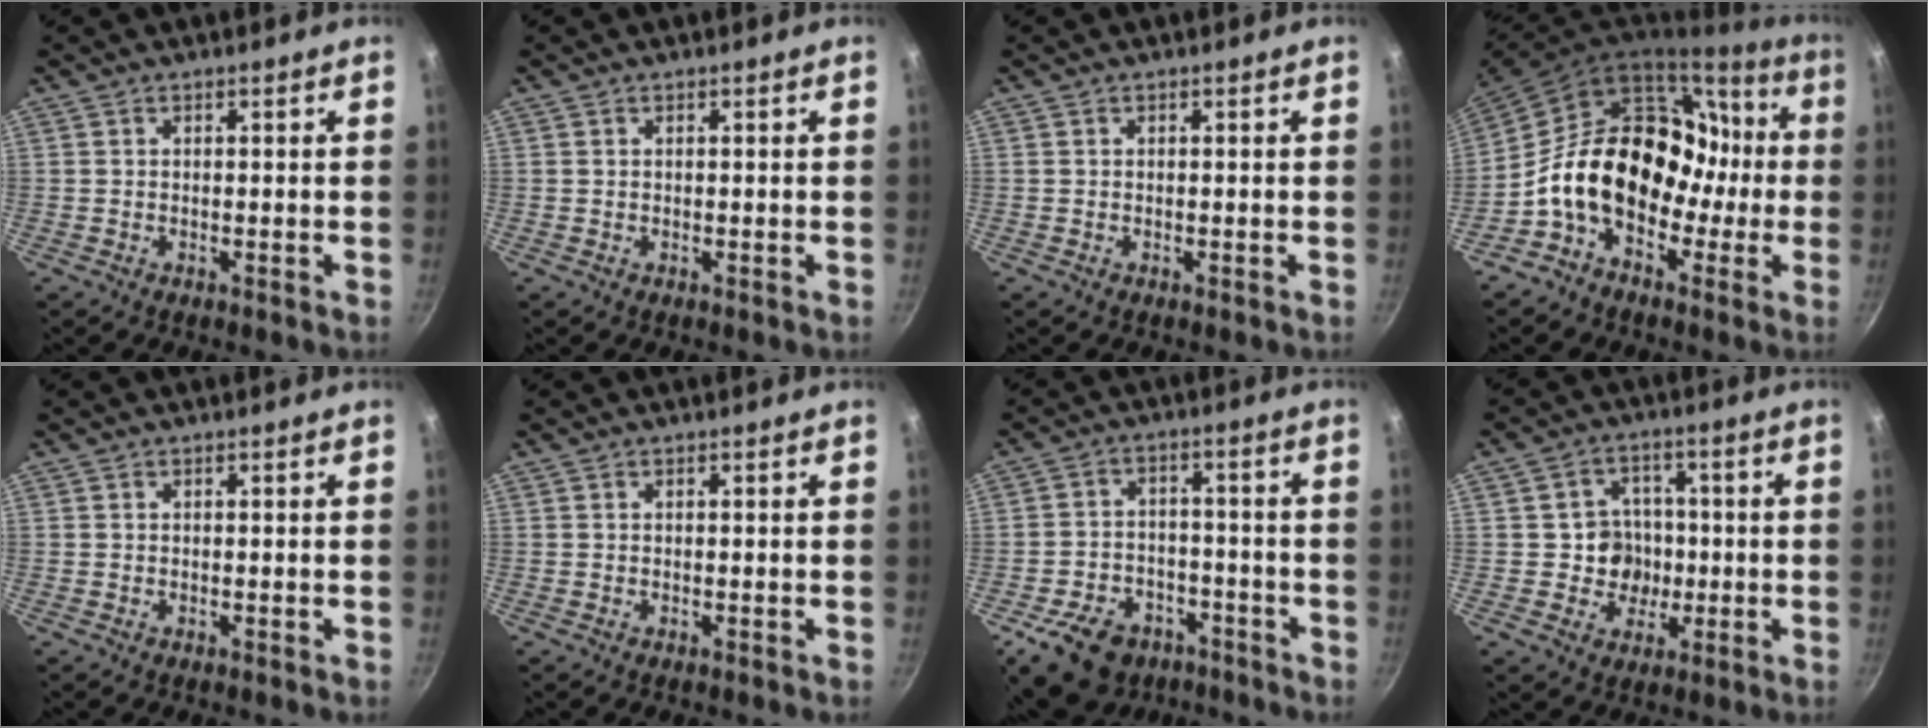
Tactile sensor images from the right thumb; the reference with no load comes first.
{"total": 0.0}
{"total": 0.0}
{"total": 21.7, "force": [-2.7, 16.0, 14.4], "torque": [-0.193, 0.073, -0.048]}
{"total": 0.0}
{"total": 0.0}
{"total": 14.4, "force": [-8.7, 9.7, 6.2], "torque": [-0.085, 0.049, -0.126]}
{"total": 7.6, "force": [-0.9, 7.1, 2.6], "torque": [0.002, 0.015, -0.015]}